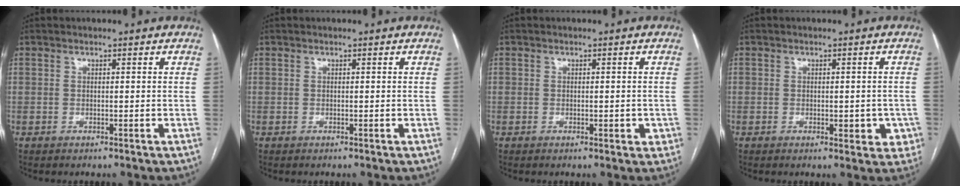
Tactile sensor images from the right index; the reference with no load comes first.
{"total": 0.0}
{"total": 2.2, "force": [-0.5, 1.5, 1.6], "torque": [-0.014, 0.008, -0.002]}
{"total": 4.5, "force": [-1.2, 2.7, 3.5], "torque": [-0.021, 0.008, -0.009]}